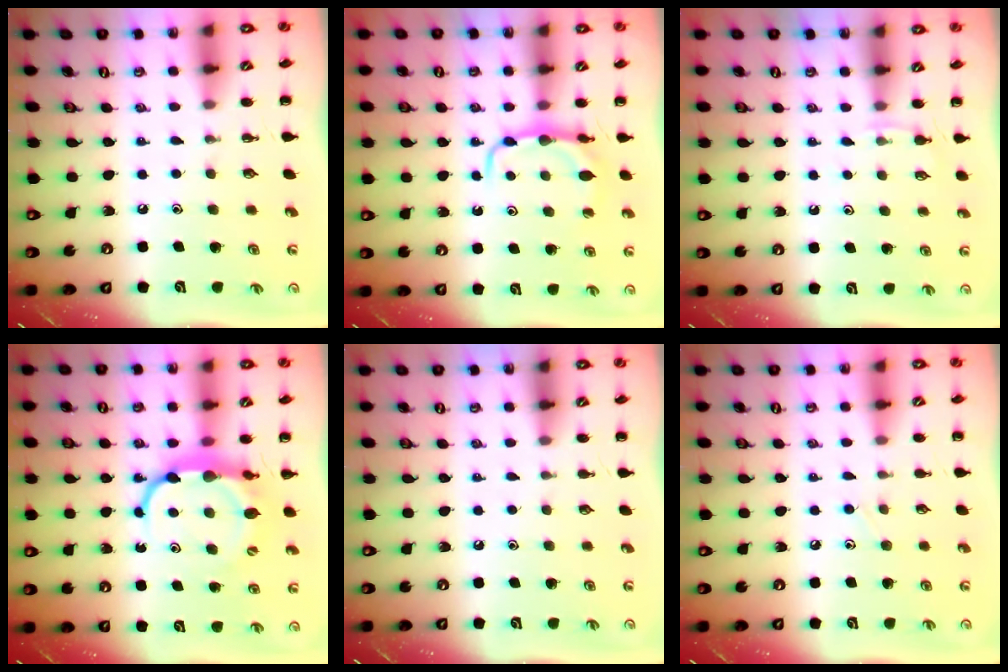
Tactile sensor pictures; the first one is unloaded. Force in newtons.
{"total": 7.2, "press": 7.1, "slide": 0.8}
{"total": 3.9, "press": 3.7, "slide": 1.2}
{"total": 7.7, "press": 7.6, "slide": 1.2}
{"total": 0.0}
{"total": 6.0, "press": 5.6, "slide": 2.1}